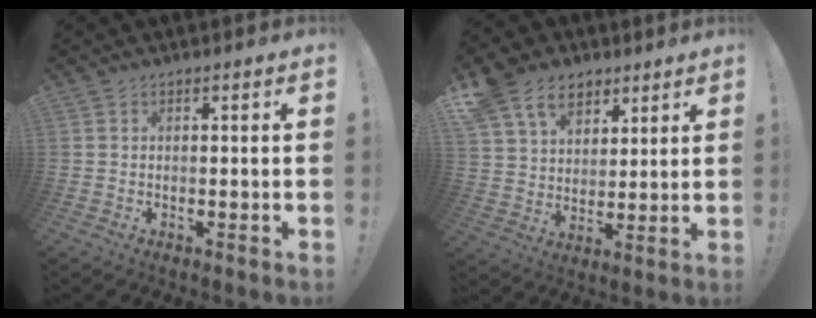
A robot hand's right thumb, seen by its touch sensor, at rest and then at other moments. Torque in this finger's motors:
{"motor_torque": [0.07, 0.17, 0.62, 0.43, 0.07]}